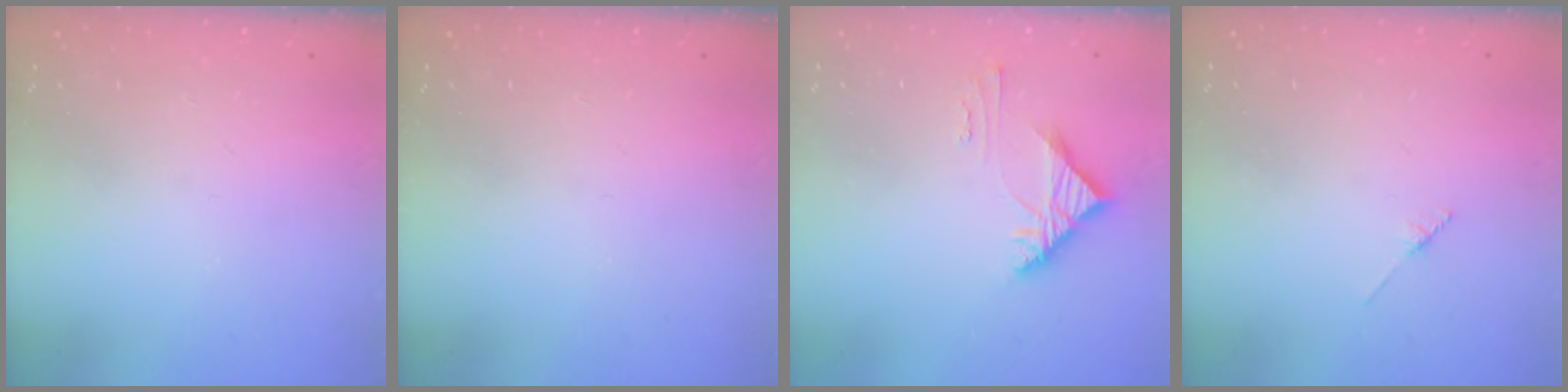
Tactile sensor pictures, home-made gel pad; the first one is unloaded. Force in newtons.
{"total": 0.0}
{"total": 4.3, "press": 4.3, "slide": 0.5}
{"total": 1.7, "press": 1.6, "slide": 0.2}